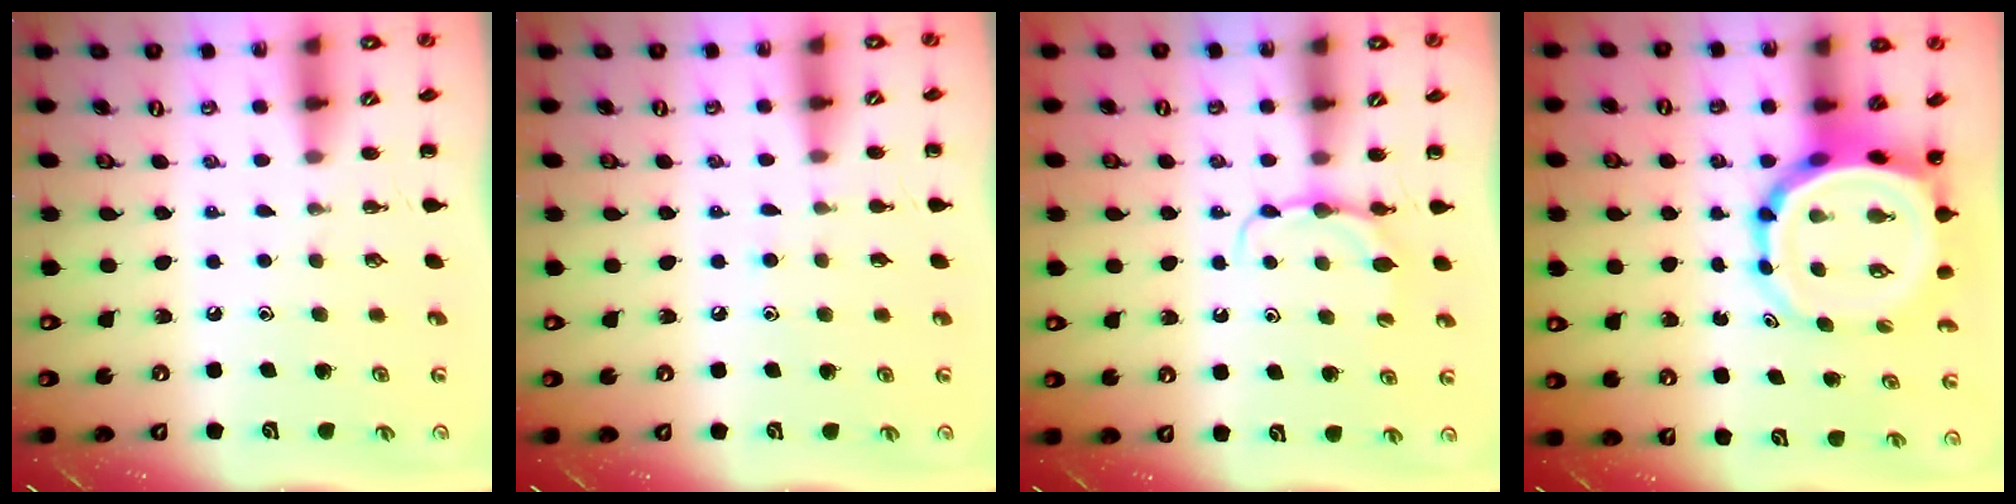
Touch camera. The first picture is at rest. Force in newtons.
{"total": 6.6, "press": 6.4, "slide": 1.8}
{"total": 5.2, "press": 5.1, "slide": 1.1}
{"total": 10.0, "press": 9.6, "slide": 3.0}